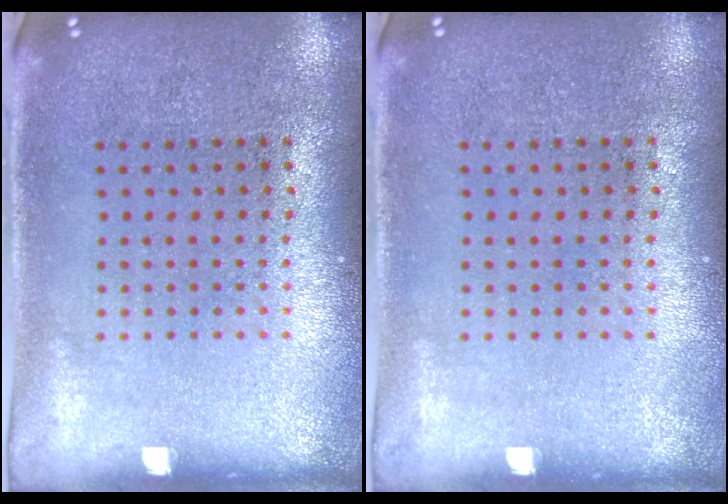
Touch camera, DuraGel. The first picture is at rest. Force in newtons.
{"total": 0.0}